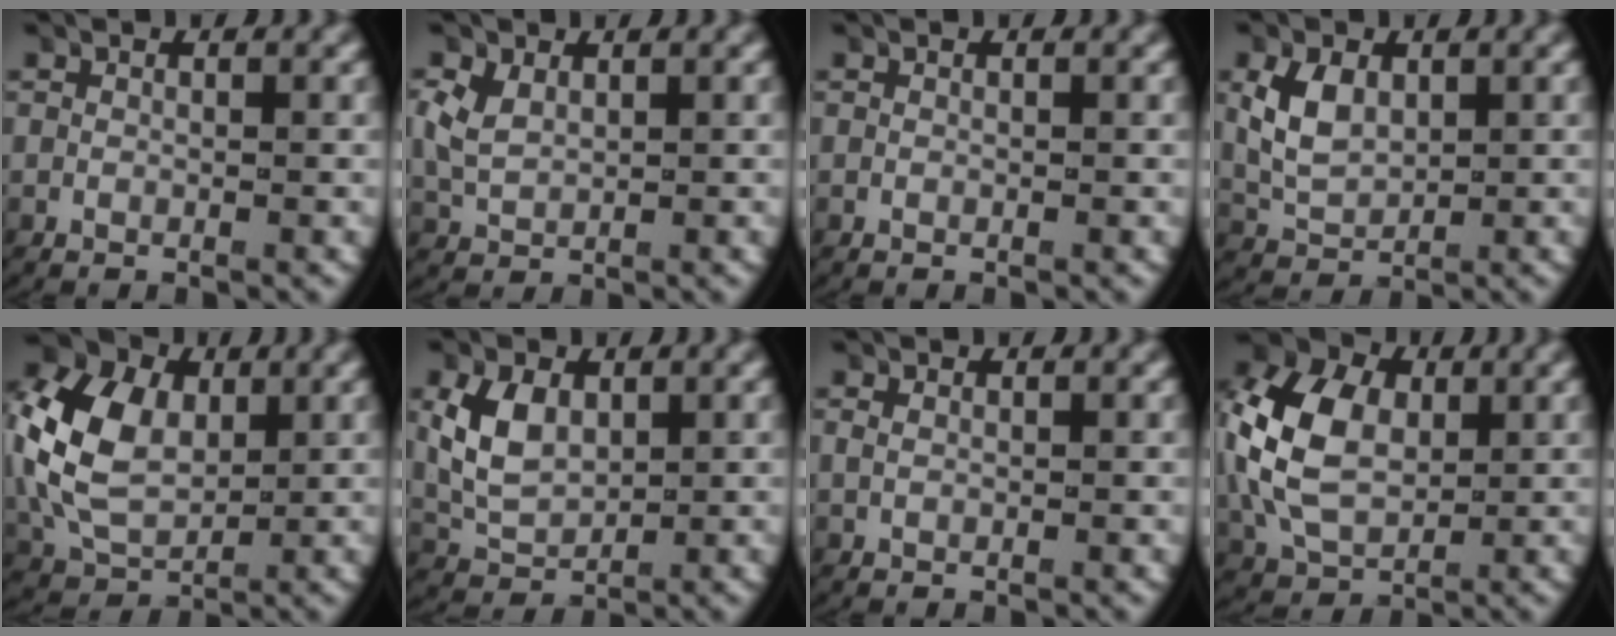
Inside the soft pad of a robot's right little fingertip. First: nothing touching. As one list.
[{"total": 2.8, "force": [0.4, 2.3, 1.6], "torque": [-0.051, -0.011, 0.020]}, {"total": 0.0}, {"total": 3.7, "force": [0.5, 2.7, 2.5], "torque": [-0.058, -0.003, 0.016]}, {"total": 10.2, "force": [0.8, 8.0, 6.2], "torque": [-0.154, -0.016, 0.020]}, {"total": 4.6, "force": [0.6, 3.4, 3.1], "torque": [-0.074, -0.007, 0.019]}, {"total": 0.5, "force": [0.3, 0.3, 0.4], "torque": [-0.009, 0.001, 0.007]}, {"total": 8.9, "force": [0.8, 6.6, 6.0], "torque": [-0.142, -0.005, 0.020]}]